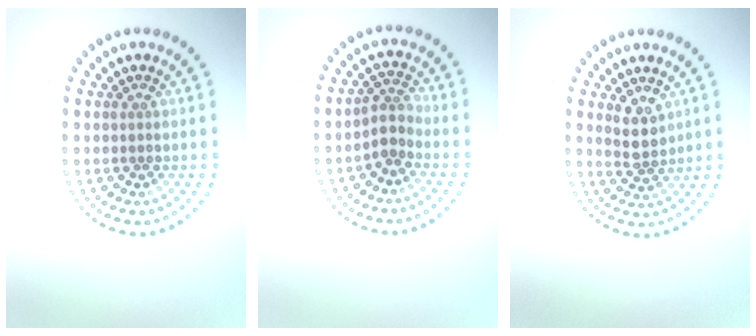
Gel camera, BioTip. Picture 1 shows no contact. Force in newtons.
{"total": 2.0, "press": 1.5, "slide": 1.4}
{"total": 2.4, "press": 2.2, "slide": 1.0}